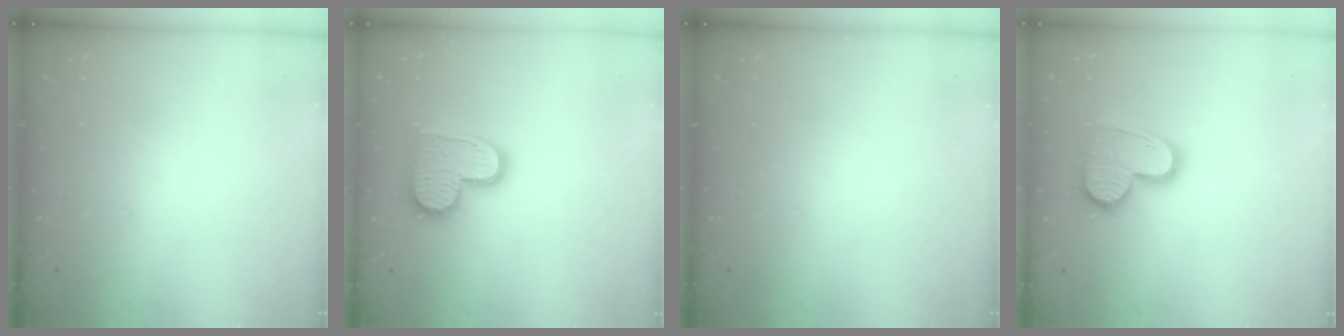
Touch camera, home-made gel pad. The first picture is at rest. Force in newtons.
{"total": 14.0, "press": 13.9, "slide": 0.8}
{"total": 0.0}
{"total": 15.2, "press": 15.1, "slide": 1.2}